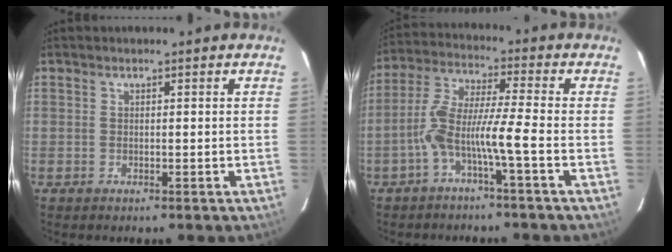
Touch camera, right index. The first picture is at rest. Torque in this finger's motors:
{"motor_torque": [1.35, -0.77, 0.59, 0.20]}